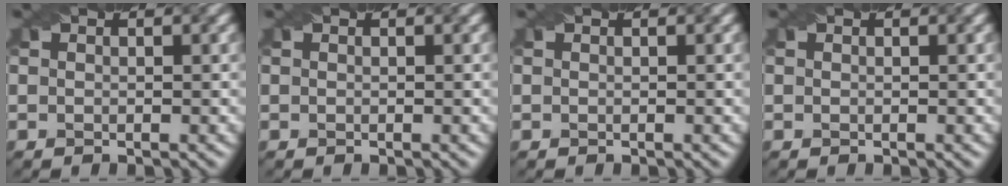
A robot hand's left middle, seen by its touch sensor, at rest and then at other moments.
{"total": 0.0}
{"total": 0.0}
{"total": 0.0}